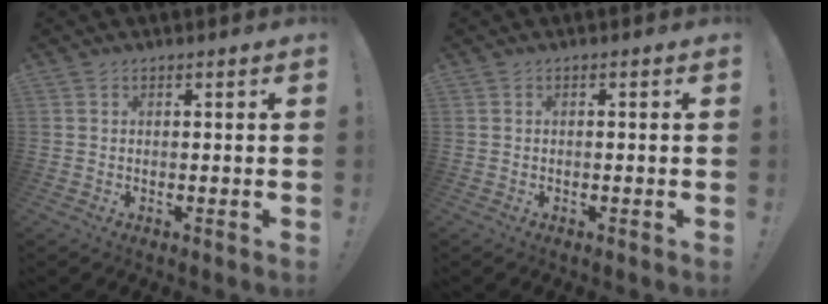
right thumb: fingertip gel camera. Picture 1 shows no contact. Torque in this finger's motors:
{"motor_torque": [0.06, 0.08, 0.05, -0.14, 0.00]}